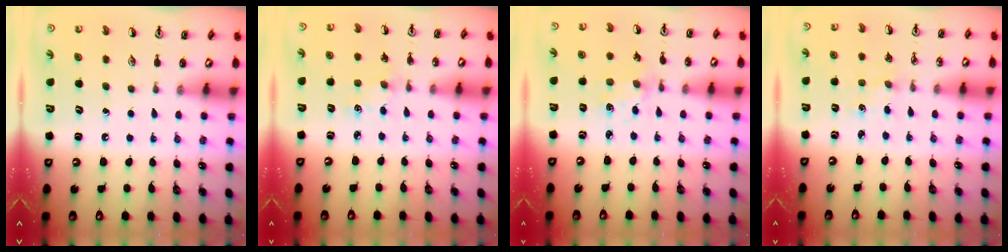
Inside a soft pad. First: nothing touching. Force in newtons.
{"total": 1.4, "press": 1.3, "slide": 0.3}
{"total": 1.7, "press": 1.7, "slide": 0.3}
{"total": 0.0}